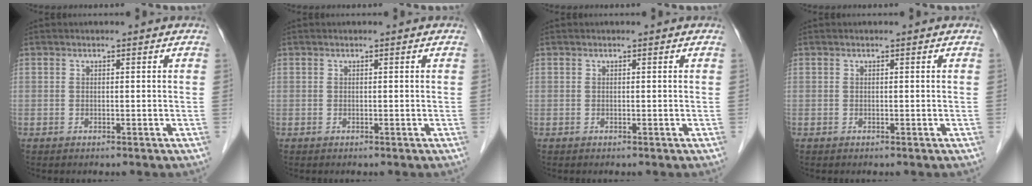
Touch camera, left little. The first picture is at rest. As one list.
[{"total": 0.0}, {"total": 0.0}, {"total": 0.0}]